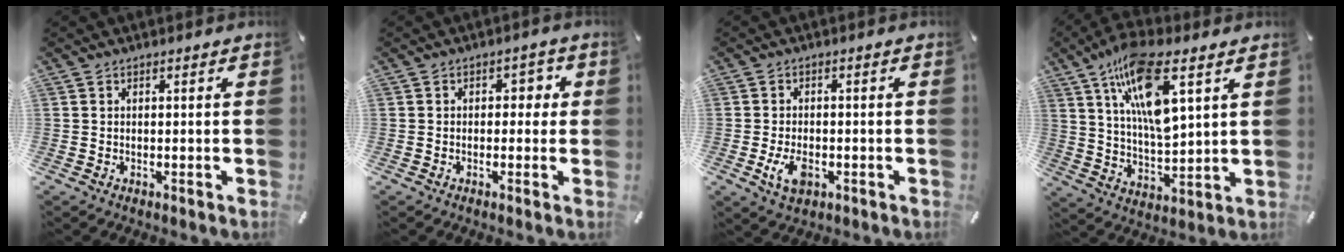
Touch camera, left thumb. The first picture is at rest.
{"total": 3.4, "force": [-0.5, 2.6, 2.1], "torque": [-0.028, 0.008, -0.019]}
{"total": 5.5, "force": [-1.8, 3.3, 3.9], "torque": [-0.082, -0.002, -0.037]}
{"total": 16.1, "force": [8.3, 5.6, 12.5], "torque": [-0.243, -0.025, 0.139]}